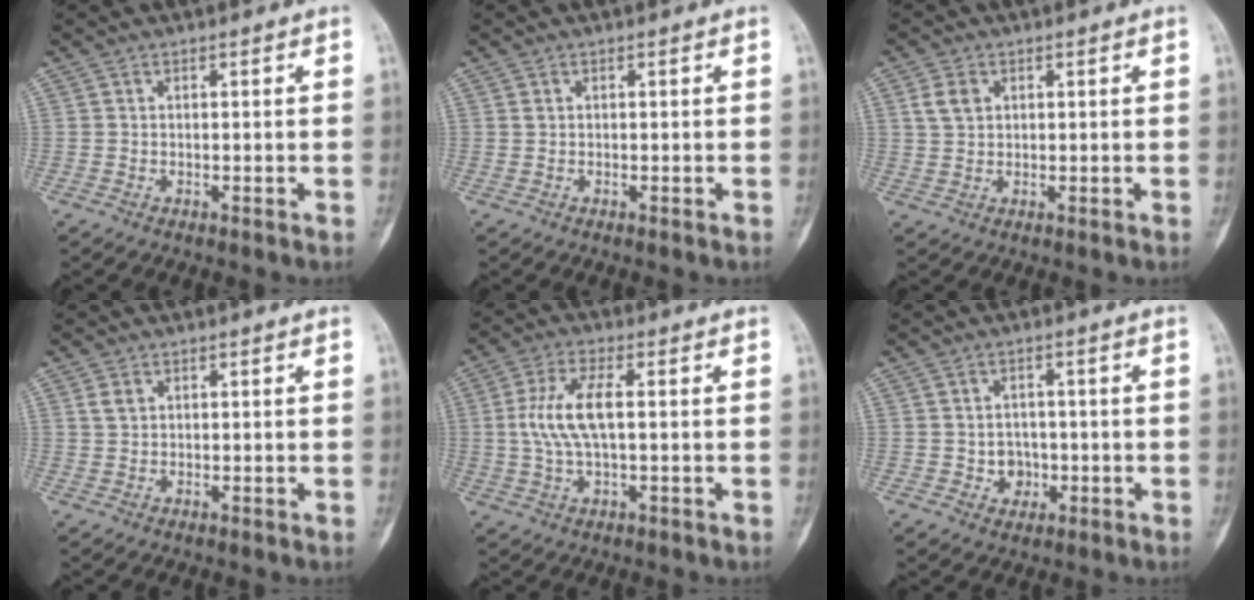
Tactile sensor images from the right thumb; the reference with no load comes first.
{"total": 0.5, "force": [0.3, 0.4, 0.2], "torque": [-0.002, 0.003, 0.006]}
{"total": 3.7, "force": [1.4, 2.7, 2.1], "torque": [-0.032, 0.002, 0.031]}
{"total": 2.0, "force": [0.9, 1.4, 1.1], "torque": [-0.018, 0.002, 0.020]}
{"total": 9.0, "force": [0.6, 3.4, 8.3], "torque": [-0.188, 0.012, 0.013]}
{"total": 3.6, "force": [-0.6, 3.3, 1.5], "torque": [0.002, 0.007, -0.005]}